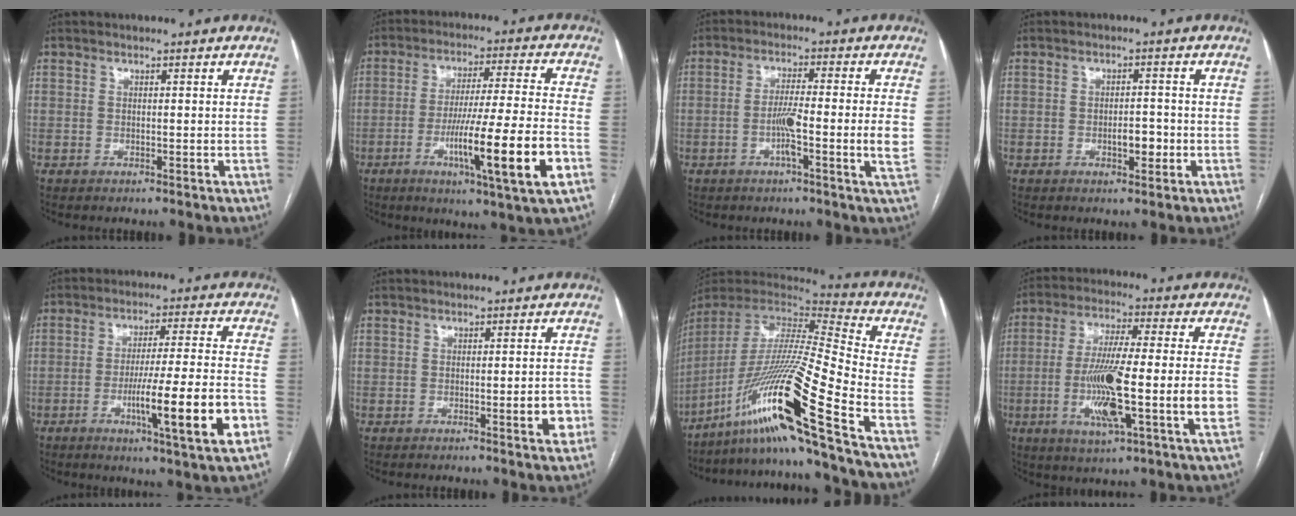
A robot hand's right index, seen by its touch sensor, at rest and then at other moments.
{"total": 16.3, "force": [-5.8, -0.7, 15.2], "torque": [-0.253, -0.018, -0.094]}
{"total": 7.5, "force": [-1.6, -0.5, 7.3], "torque": [-0.127, -0.001, -0.030]}
{"total": 3.1, "force": [-1.0, 1.3, 2.6], "torque": [-0.038, 0.003, -0.011]}
{"total": 14.2, "force": [-5.0, -0.4, 13.3], "torque": [-0.218, -0.013, -0.081]}
{"total": 3.6, "force": [-1.4, 0.6, 3.3], "torque": [-0.040, -0.001, -0.017]}
{"total": 24.4, "force": [-14.1, -1.8, 19.8], "torque": [-0.389, -0.035, -0.267]}
{"total": 16.4, "force": [-3.6, 0.7, 16.0], "torque": [-0.295, -0.005, -0.064]}